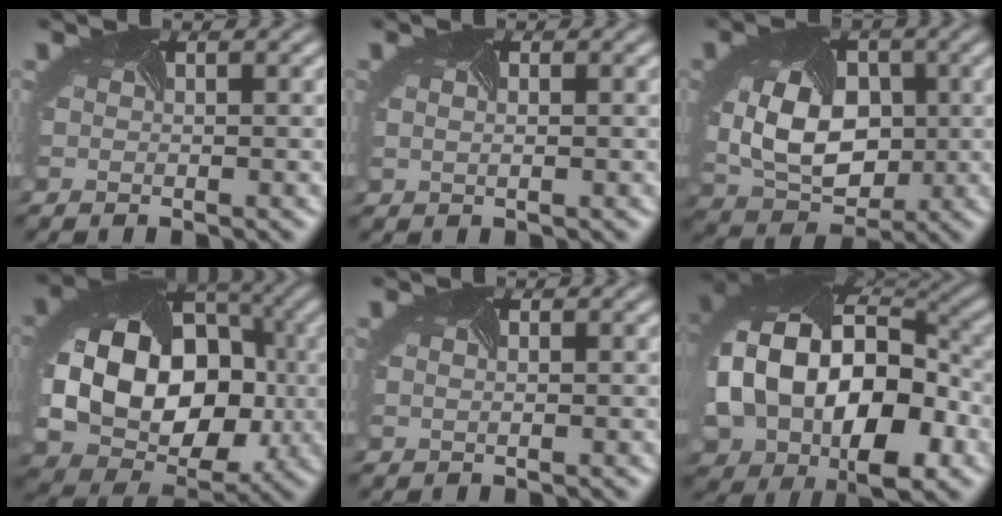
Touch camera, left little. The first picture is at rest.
{"total": 2.4, "force": [0.7, 1.6, 1.6], "torque": [-0.010, 0.014, -0.009]}
{"total": 8.6, "force": [-0.3, 6.3, 5.9], "torque": [-0.119, -0.018, 0.008]}
{"total": 15.7, "force": [-0.5, 12.0, 10.1], "torque": [-0.179, -0.025, 0.007]}
{"total": 2.0, "force": [0.6, 1.4, 1.3], "torque": [-0.009, 0.010, -0.008]}
{"total": 16.3, "force": [-0.4, 10.9, 12.2], "torque": [-0.242, -0.016, 0.002]}